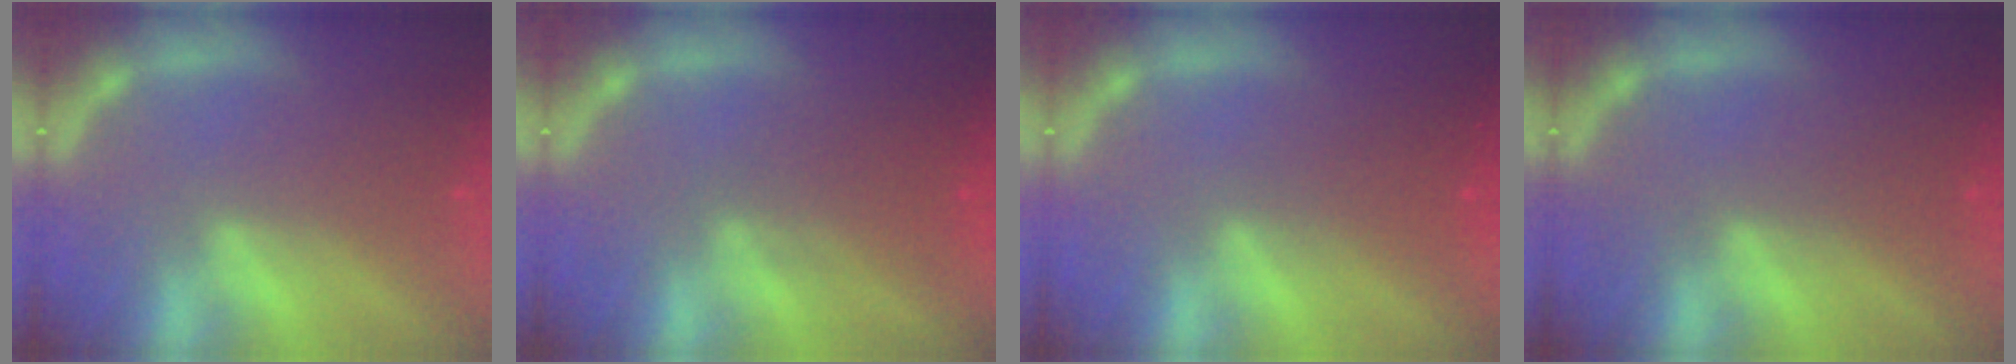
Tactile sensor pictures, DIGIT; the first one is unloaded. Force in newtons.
{"total": 3.0}
{"total": 2.0}
{"total": 0.9}